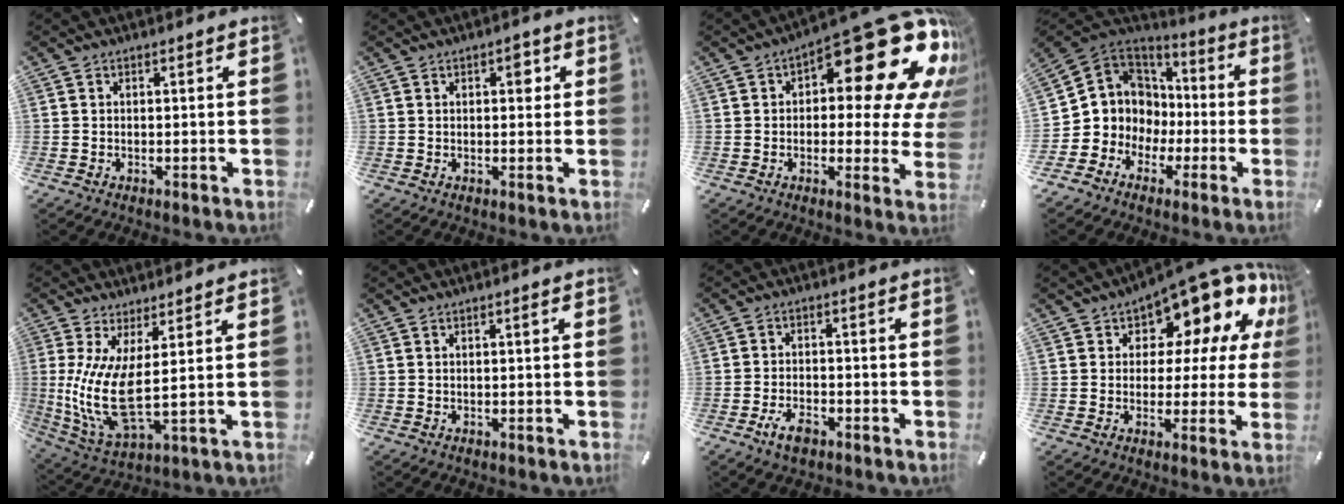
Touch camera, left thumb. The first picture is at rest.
{"total": 3.0, "force": [0.9, 1.7, 2.3], "torque": [-0.015, -0.004, 0.005]}
{"total": 23.9, "force": [11.8, 9.1, 18.7], "torque": [-0.225, -0.097, 0.192]}
{"total": 9.9, "force": [-1.2, 9.8, -0.5], "torque": [-0.022, -0.022, -0.005]}
{"total": 12.1, "force": [1.7, 3.6, 11.4], "torque": [-0.254, -0.031, 0.034]}
{"total": 0.9, "force": [0.1, 0.1, 0.9], "torque": [-0.015, 0.001, 0.001]}
{"total": 4.8, "force": [-2.8, 2.5, 3.0], "torque": [-0.065, 0.012, -0.054]}
{"total": 13.6, "force": [9.9, 6.0, 7.2], "torque": [-0.105, -0.092, 0.167]}